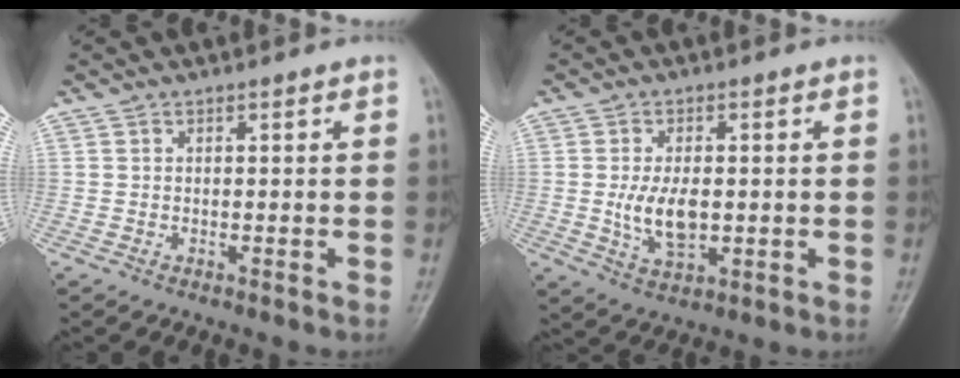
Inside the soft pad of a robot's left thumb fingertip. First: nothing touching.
{"total": 7.7, "force": [-0.3, 4.2, 6.4], "torque": [-0.116, -0.006, 0.001]}